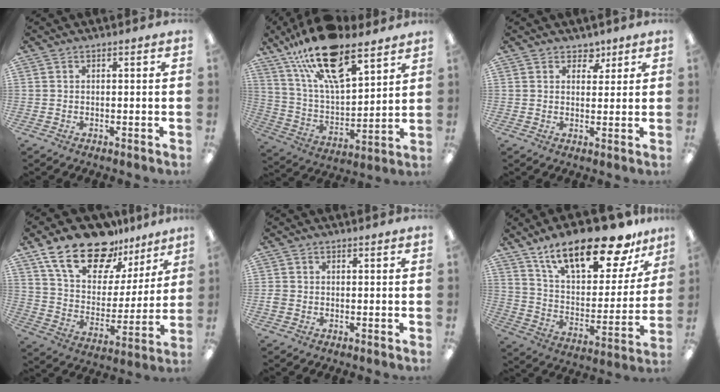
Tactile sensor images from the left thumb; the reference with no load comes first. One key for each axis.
{"total": 21.6, "fx": 14.6, "fy": 8.6, "fz": 13.5, "tx": -0.236, "ty": -0.076, "tz": 0.256}
{"total": 3.9, "fx": 2.6, "fy": 2.8, "fz": 0.9, "tx": 0.005, "ty": -0.017, "tz": 0.043}
{"total": 19.6, "fx": 13.7, "fy": 10.0, "fz": 9.7, "tx": -0.180, "ty": -0.077, "tz": 0.247}
{"total": 1.2, "fx": -0.6, "fy": 1.0, "fz": 0.3, "tx": -0.003, "ty": 0.001, "tz": -0.011}
{"total": 22.5, "fx": 16.0, "fy": 8.0, "fz": 13.6, "tx": -0.226, "ty": -0.095, "tz": 0.272}